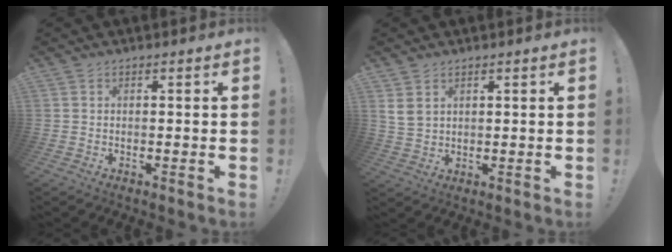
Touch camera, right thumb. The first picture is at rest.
{"total": 4.4, "force": [2.2, 2.9, 2.5], "torque": [-0.044, -0.002, 0.045]}